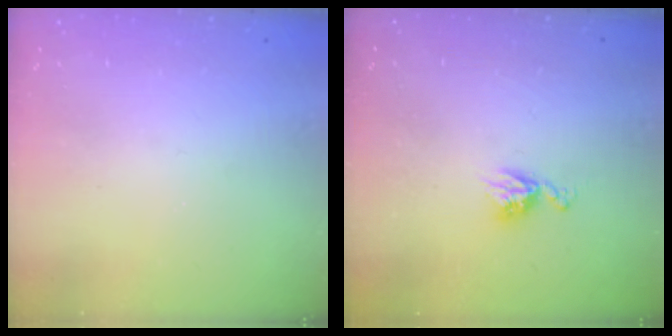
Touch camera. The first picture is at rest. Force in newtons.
{"total": 6.4, "press": 6.4, "slide": 0.5}